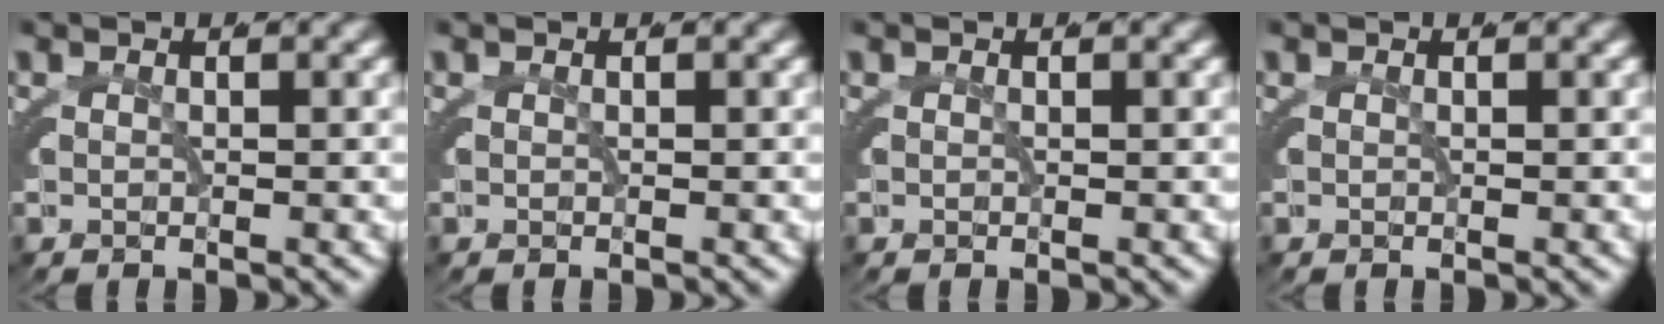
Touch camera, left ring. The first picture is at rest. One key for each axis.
{"total": 0.0}
{"total": 0.0}
{"total": 0.0}